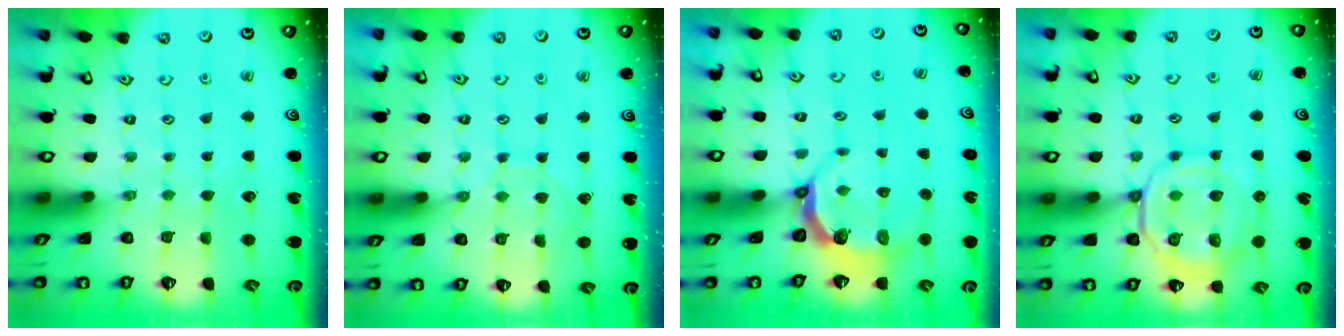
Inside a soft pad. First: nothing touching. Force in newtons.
{"total": 6.0, "press": 6.0, "slide": 0.5}
{"total": 5.0, "press": 4.0, "slide": 3.0}
{"total": 12.4, "press": 12.3, "slide": 1.5}